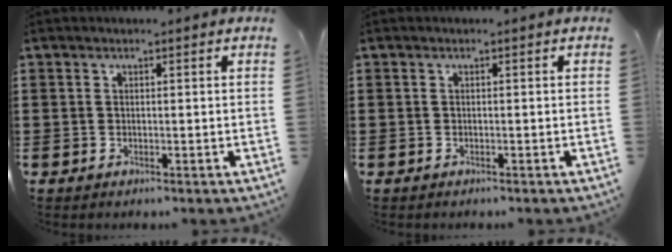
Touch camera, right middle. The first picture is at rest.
{"total": 0.0}